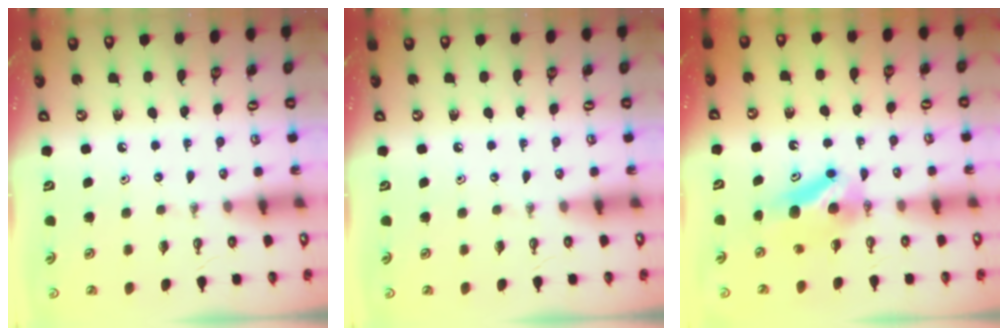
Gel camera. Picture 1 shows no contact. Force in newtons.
{"total": 0.0}
{"total": 7.6, "press": 7.0, "slide": 2.9}